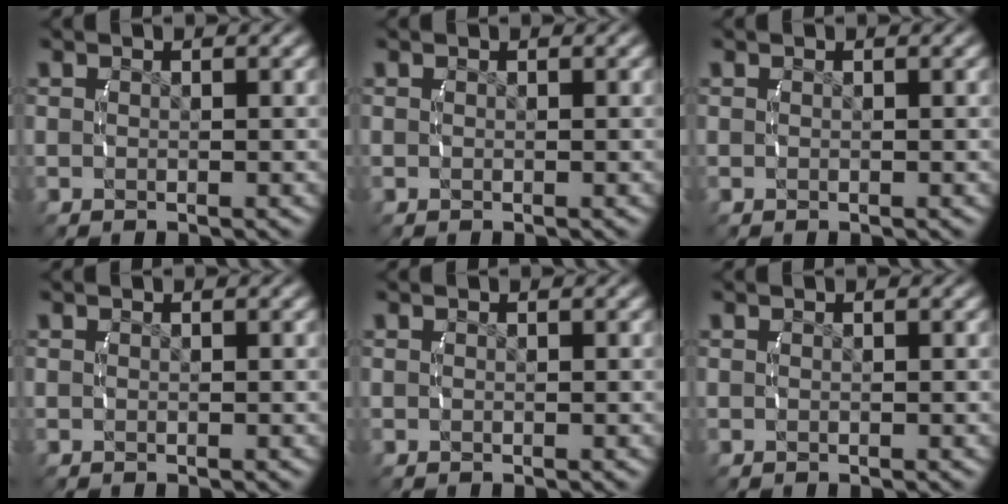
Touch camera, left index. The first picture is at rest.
{"total": 0.0}
{"total": 0.0}
{"total": 0.0}
{"total": 0.0}
{"total": 0.0}